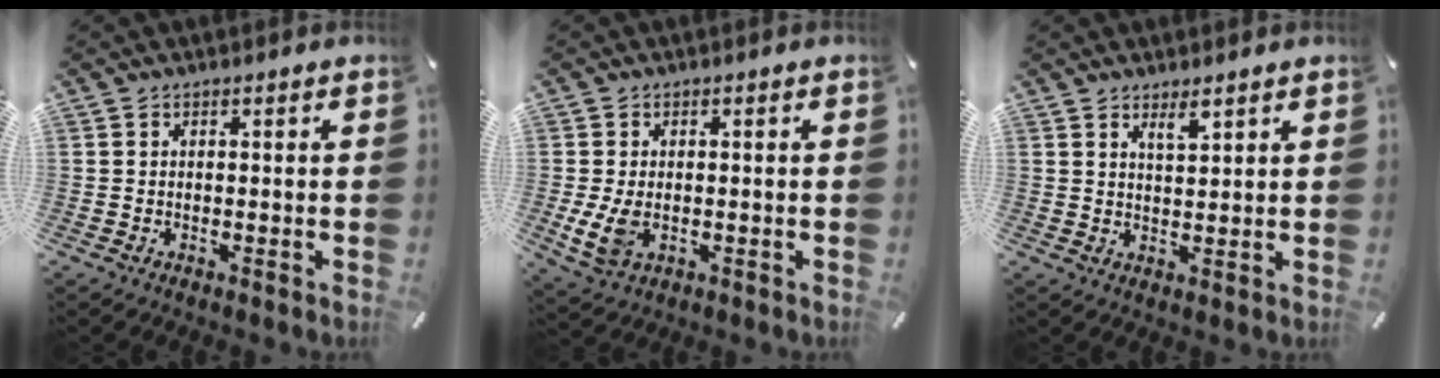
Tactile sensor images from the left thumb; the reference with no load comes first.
{"total": 5.2, "force": [-0.6, 3.6, 3.7], "torque": [-0.082, -0.006, -0.012]}
{"total": 3.3, "force": [2.7, 0.8, 1.7], "torque": [-0.030, -0.011, 0.047]}